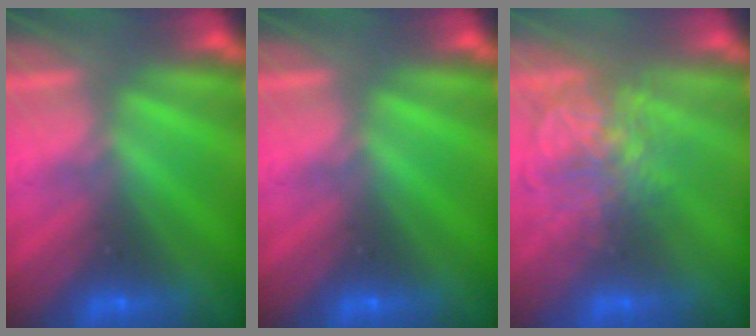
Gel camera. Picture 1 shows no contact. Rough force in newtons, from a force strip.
{"total": 0.0}
{"total": 3.7}